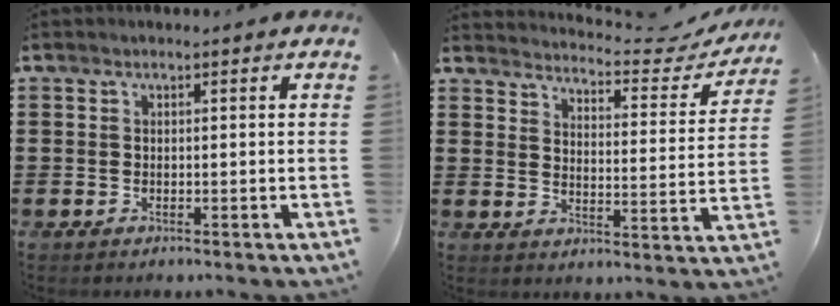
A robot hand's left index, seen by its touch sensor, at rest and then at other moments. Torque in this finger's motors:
{"motor_torque": [-0.69, 0.63, -0.27, -0.08]}